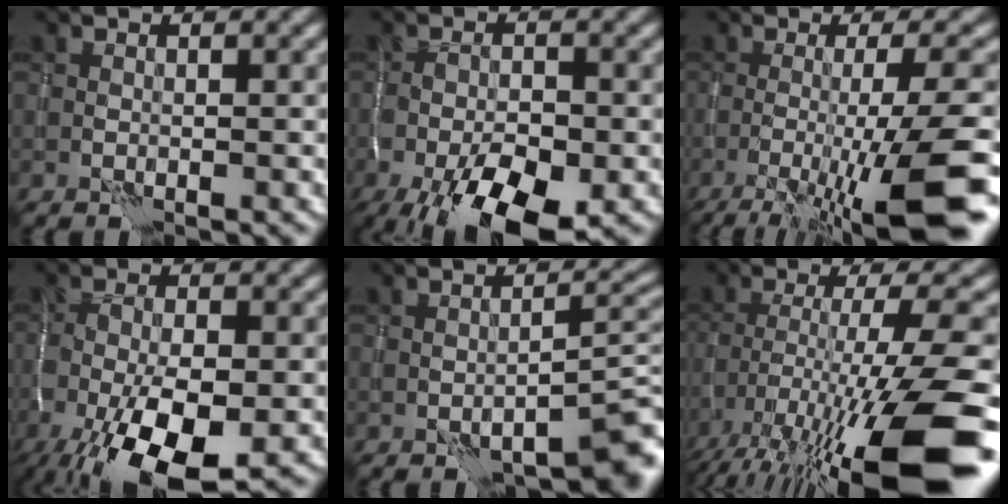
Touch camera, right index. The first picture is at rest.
{"total": 9.4, "force": [-4.8, 4.0, 7.1], "torque": [-0.140, -0.025, -0.078]}
{"total": 10.1, "force": [-3.8, 1.4, 9.3], "torque": [-0.121, 0.006, -0.065]}
{"total": 11.2, "force": [-5.0, 4.6, 8.9], "torque": [-0.174, -0.033, -0.084]}
{"total": 6.3, "force": [-4.2, 2.1, 4.2], "torque": [-0.039, 0.003, -0.057]}
{"total": 15.3, "force": [-8.4, 3.1, 12.4], "torque": [-0.218, -0.001, -0.130]}